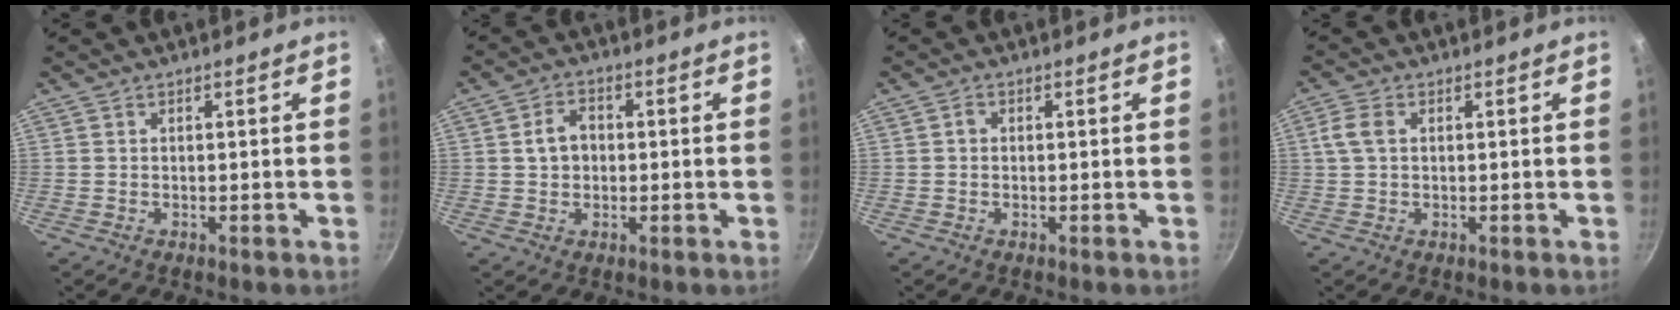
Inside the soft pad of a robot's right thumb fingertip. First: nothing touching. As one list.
[{"total": 4.9, "force": [0.2, 3.9, 3.0], "torque": [-0.034, 0.012, -0.001]}, {"total": 1.1, "force": [0.0, 0.9, 0.5], "torque": [-0.008, 0.006, -0.001]}, {"total": 3.8, "force": [0.8, 2.5, 2.7], "torque": [-0.058, 0.010, 0.012]}]